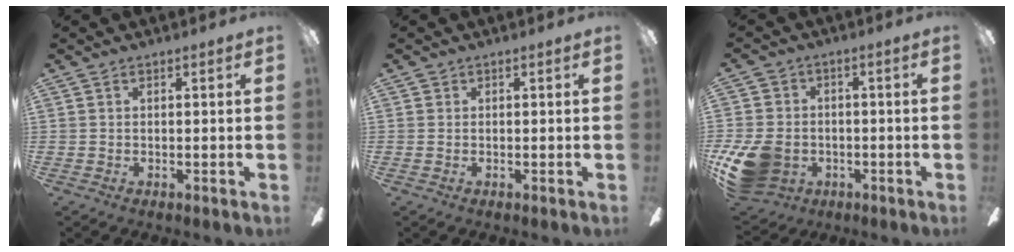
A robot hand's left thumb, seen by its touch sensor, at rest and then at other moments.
{"total": 0.0}
{"total": 13.8, "force": [-4.4, 10.8, 7.4], "torque": [-0.160, 0.024, -0.078]}